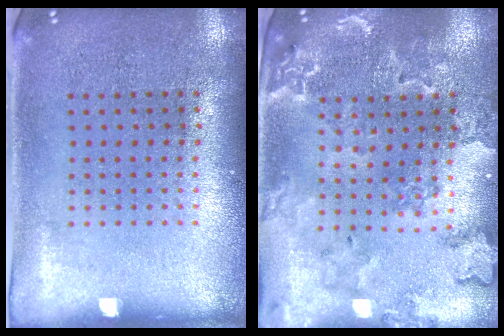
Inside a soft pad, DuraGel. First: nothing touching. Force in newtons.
{"total": 1.6, "press": 1.6, "slide": 0.2}